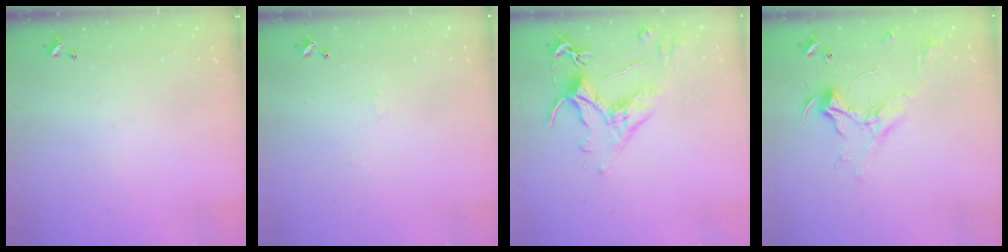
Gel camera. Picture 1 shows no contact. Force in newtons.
{"total": 0.6, "press": 0.4, "slide": 0.5}
{"total": 2.5, "press": 2.2, "slide": 1.3}
{"total": 2.4, "press": 2.3, "slide": 0.8}